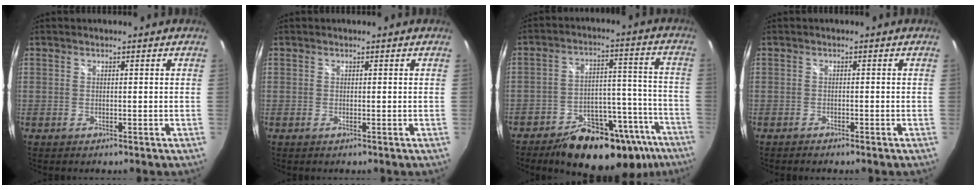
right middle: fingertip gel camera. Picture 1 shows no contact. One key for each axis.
{"total": 0.0}
{"total": 22.3, "fx": -16.1, "fy": 10.0, "fz": 11.8, "tx": -0.165, "ty": 0.029, "tz": -0.203}
{"total": 1.2, "fx": -1.1, "fy": 0.1, "fz": 0.5, "tx": -0.013, "ty": -0.005, "tz": -0.018}